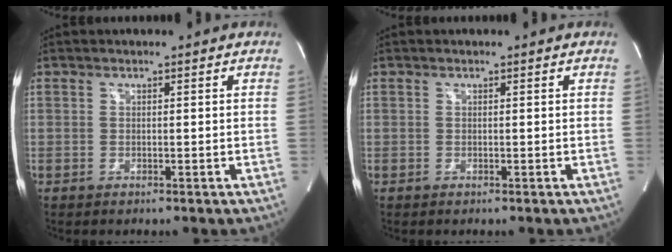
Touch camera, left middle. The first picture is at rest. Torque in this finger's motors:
{"motor_torque": [0.00, 0.00, 0.00, 0.00]}